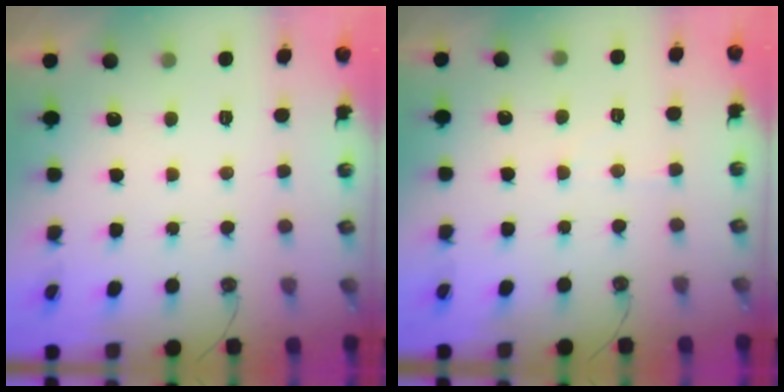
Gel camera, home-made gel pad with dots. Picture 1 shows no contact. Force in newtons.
{"total": 3.6, "press": 3.6, "slide": 0.5}